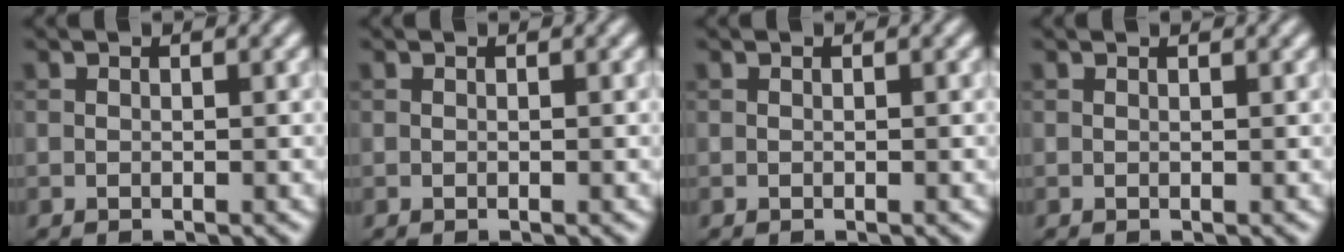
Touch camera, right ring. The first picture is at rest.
{"total": 0.0}
{"total": 0.0}
{"total": 0.8, "force": [0.7, 0.2, 0.3], "torque": [-0.004, 0.000, 0.006]}